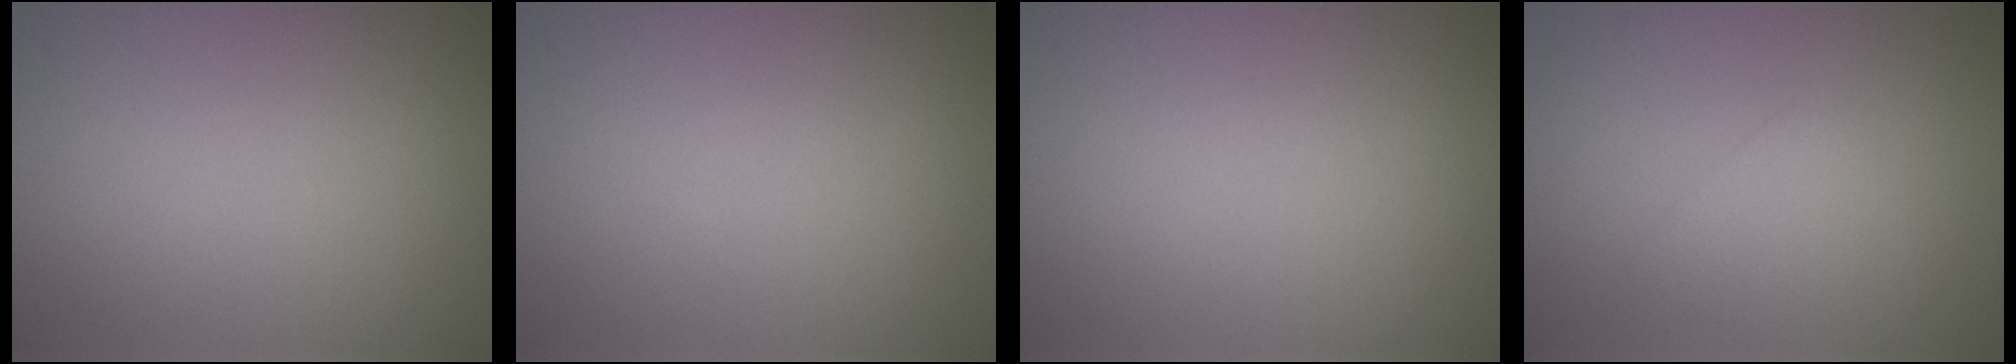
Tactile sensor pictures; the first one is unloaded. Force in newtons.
{"total": 0.0}
{"total": 0.0}
{"total": 1.7, "press": 1.7, "slide": 0.0}